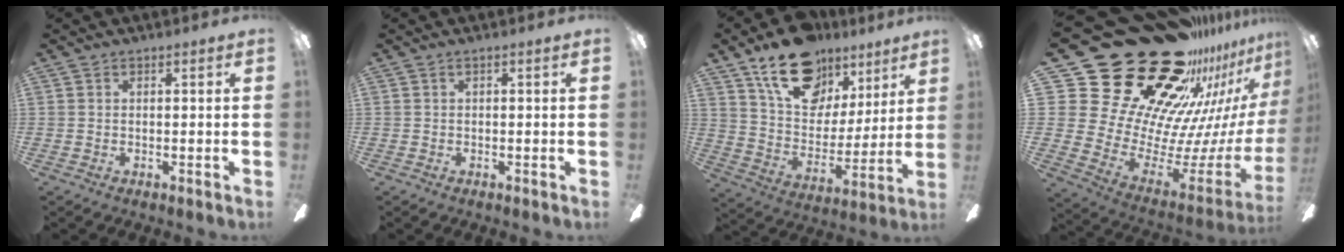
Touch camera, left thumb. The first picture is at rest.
{"total": 0.0}
{"total": 19.2, "force": [13.3, 11.0, 8.4], "torque": [-0.143, -0.078, 0.242]}
{"total": 39.1, "force": [24.5, 20.7, 22.4], "torque": [-0.301, -0.242, 0.516]}